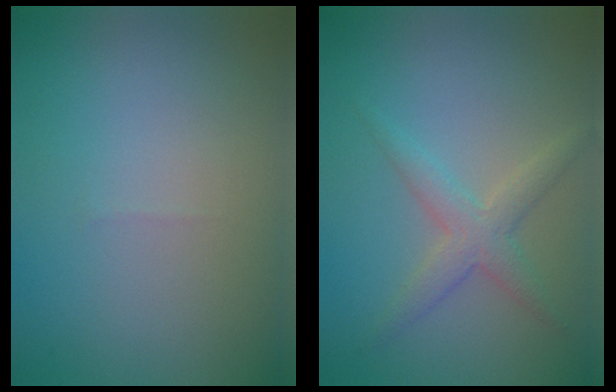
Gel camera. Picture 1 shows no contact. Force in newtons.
{"total": 2.8, "press": 2.8, "slide": 0.1}